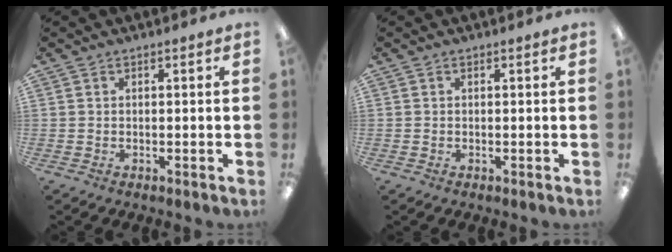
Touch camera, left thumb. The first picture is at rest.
{"total": 0.0}